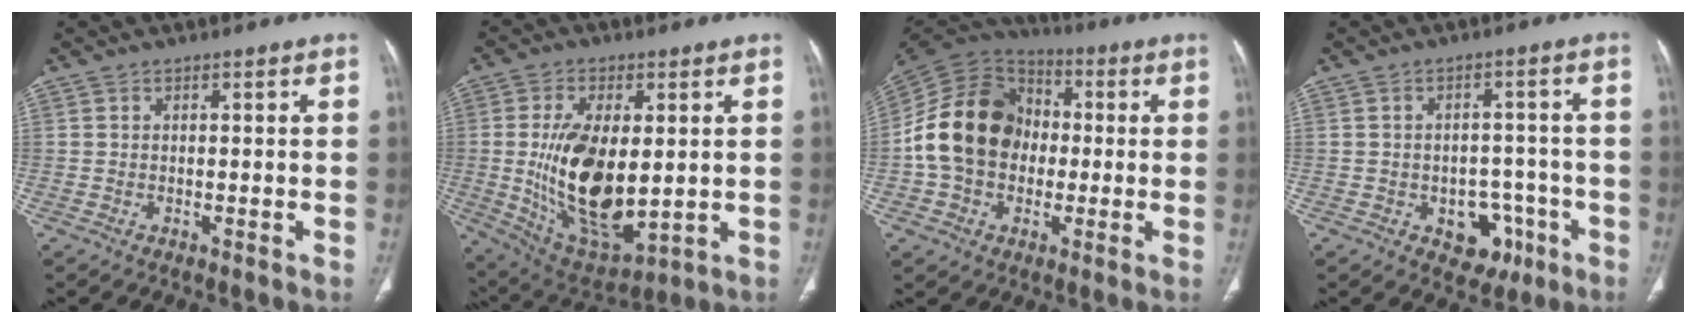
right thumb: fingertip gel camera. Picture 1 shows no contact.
{"total": 18.8, "force": [0.2, 9.5, 16.2], "torque": [-0.283, -0.021, 0.026]}
{"total": 18.0, "force": [-0.8, 14.3, 10.9], "torque": [-0.183, 0.031, -0.022]}
{"total": 7.4, "force": [-3.2, 5.5, 3.8], "torque": [-0.014, 0.028, -0.034]}